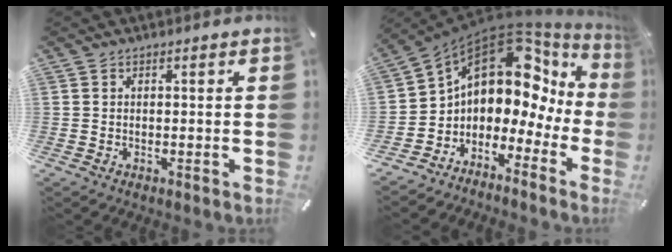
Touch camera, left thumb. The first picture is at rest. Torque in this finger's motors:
{"motor_torque": [0.42, 1.86, 2.02, 0.75, 0.17]}